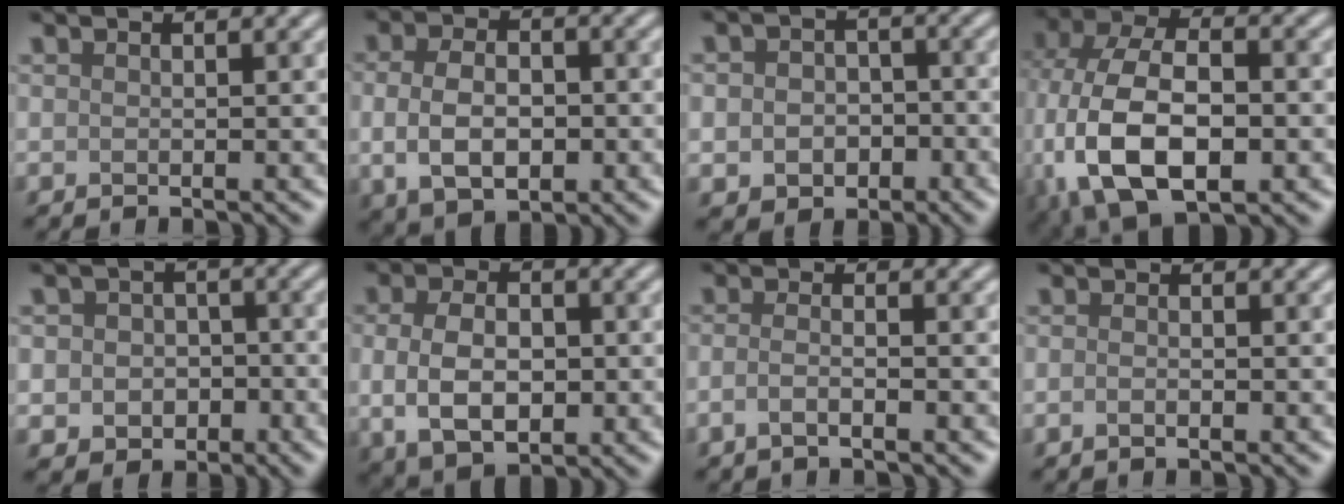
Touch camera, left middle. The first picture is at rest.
{"total": 5.6, "force": [-0.6, 3.5, 4.3], "torque": [-0.084, -0.008, -0.009]}
{"total": 4.0, "force": [-1.1, 3.2, 2.2], "torque": [-0.025, -0.008, -0.021]}
{"total": 14.4, "force": [-3.0, 8.9, 10.9], "torque": [-0.221, -0.010, -0.026]}
{"total": 4.4, "force": [-0.9, 3.8, 1.8], "torque": [-0.010, -0.004, -0.028]}
{"total": 6.2, "force": [-0.5, 3.9, 4.8], "torque": [-0.090, -0.005, -0.009]}
{"total": 1.9, "force": [-1.0, 0.6, 1.6], "torque": [-0.024, -0.002, -0.026]}
{"total": 1.0, "force": [-0.4, 0.4, 0.8], "torque": [-0.010, -0.001, -0.012]}